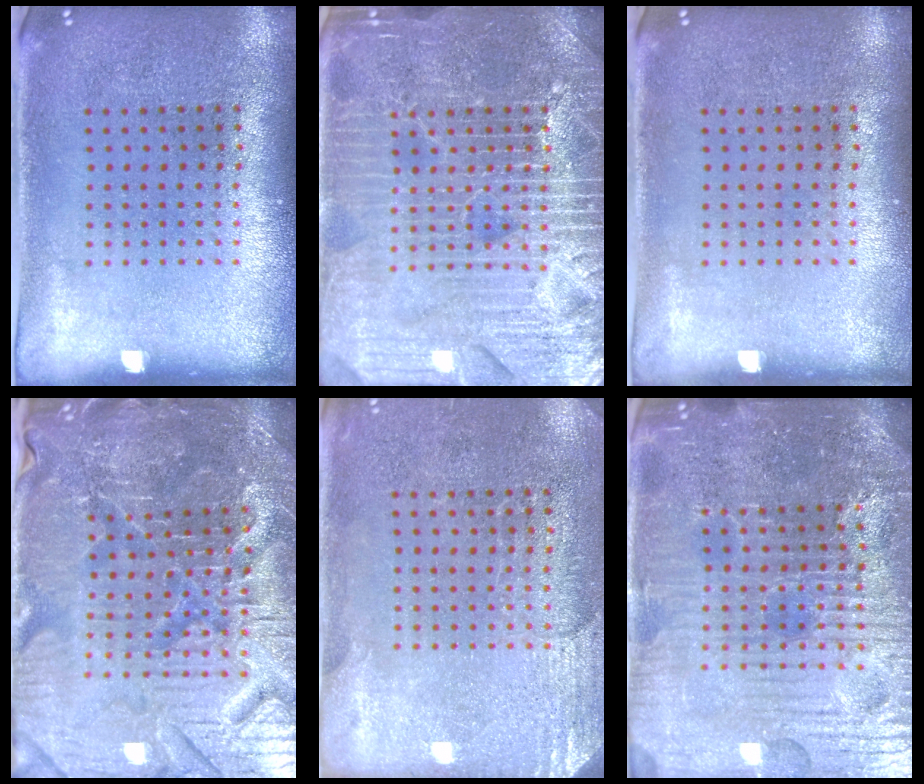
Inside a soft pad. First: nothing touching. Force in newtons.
{"total": 7.2, "press": 7.2, "slide": 0.9}
{"total": 0.0}
{"total": 5.3, "press": 5.1, "slide": 1.4}
{"total": 2.6, "press": 2.3, "slide": 1.2}
{"total": 5.6, "press": 5.3, "slide": 1.9}